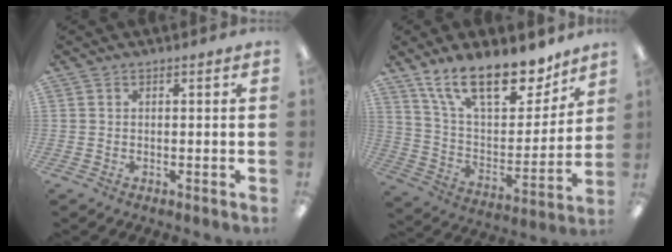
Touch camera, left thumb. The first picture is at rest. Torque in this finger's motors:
{"motor_torque": [2.29, 1.53, 1.42, -1.35, 0.16]}